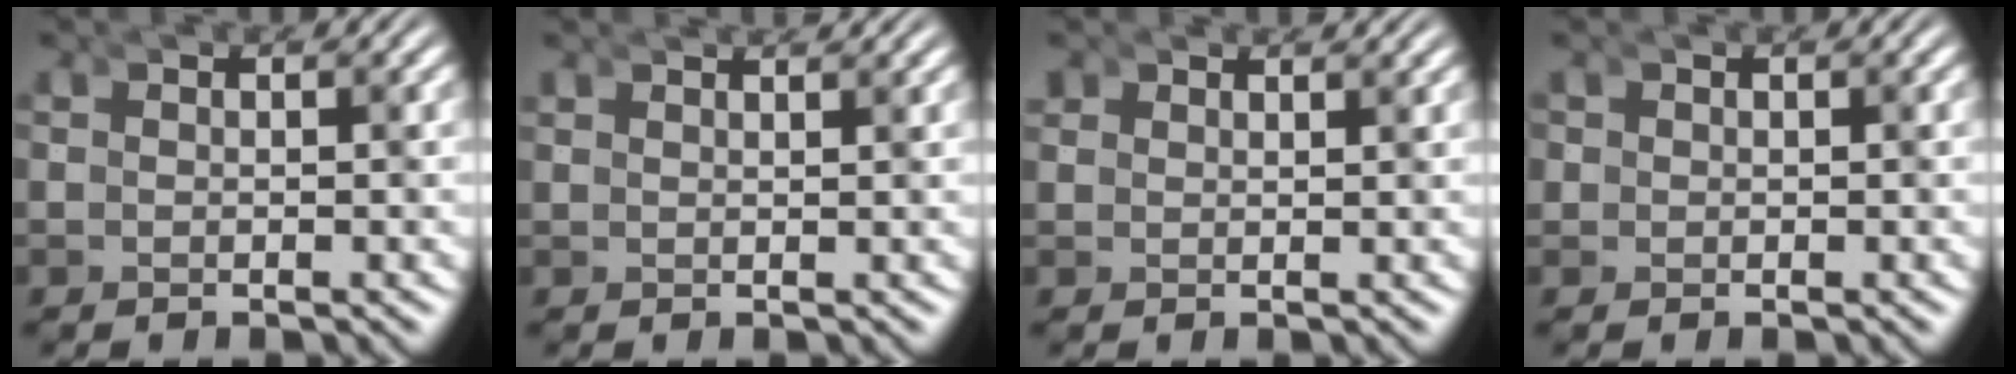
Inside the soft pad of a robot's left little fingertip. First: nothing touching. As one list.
[{"total": 1.1, "force": [1.1, 0.4, -0.1], "torque": [0.004, 0.003, 0.014]}, {"total": 1.4, "force": [1.3, 0.2, -0.4], "torque": [-0.004, -0.005, 0.026]}, {"total": 0.6, "force": [0.1, -0.1, -0.6], "torque": [0.004, -0.007, 0.007]}]